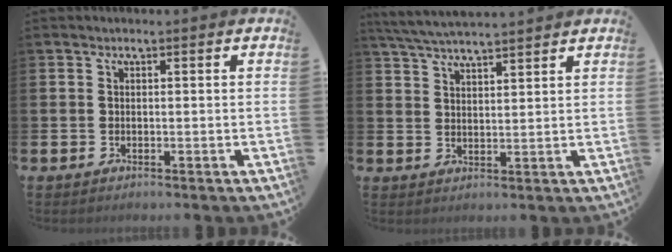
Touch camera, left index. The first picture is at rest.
{"total": 4.8, "force": [4.7, 0.1, 1.2], "torque": [-0.036, -0.018, 0.084]}